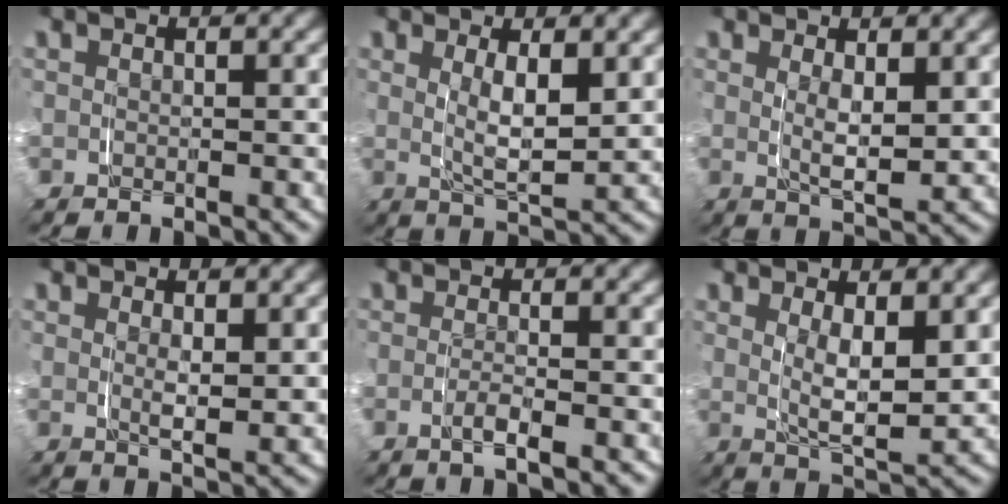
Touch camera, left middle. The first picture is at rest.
{"total": 3.8, "force": [0.5, 1.0, 3.6], "torque": [-0.063, -0.014, 0.013]}
{"total": 3.0, "force": [0.8, 0.7, 2.8], "torque": [-0.052, -0.016, 0.018]}
{"total": 2.0, "force": [0.7, 0.2, 1.8], "torque": [-0.036, -0.013, 0.016]}
{"total": 1.6, "force": [-1.0, -0.2, 1.3], "torque": [-0.030, -0.008, -0.015]}
{"total": 4.4, "force": [0.9, 1.3, 4.1], "torque": [-0.070, -0.019, 0.018]}